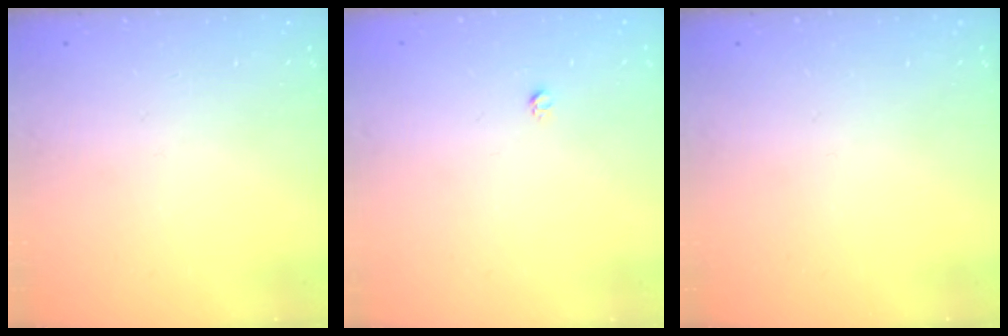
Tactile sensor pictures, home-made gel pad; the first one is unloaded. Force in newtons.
{"total": 2.7, "press": 2.7, "slide": 0.3}
{"total": 0.0}